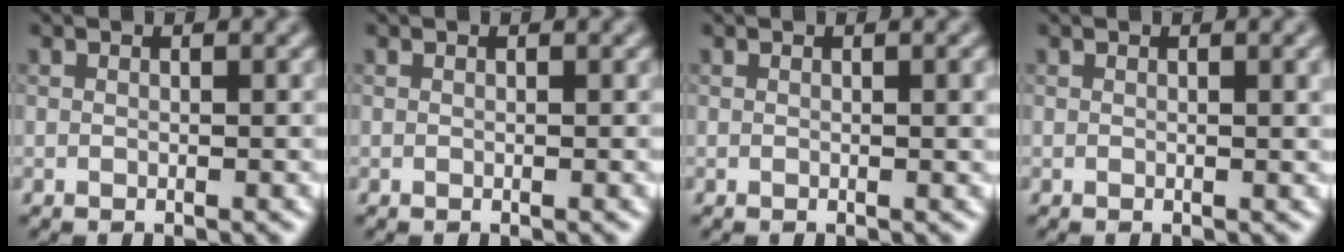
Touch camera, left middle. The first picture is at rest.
{"total": 0.0}
{"total": 1.0, "force": [0.1, 0.2, 0.9], "torque": [-0.013, 0.000, 0.001]}
{"total": 1.6, "force": [0.4, 0.4, 1.5], "torque": [-0.016, 0.003, 0.004]}